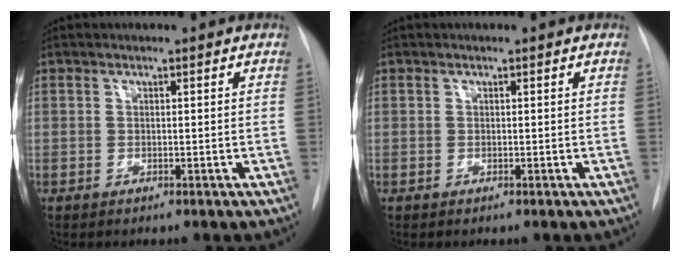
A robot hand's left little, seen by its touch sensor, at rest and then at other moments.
{"total": 0.0}